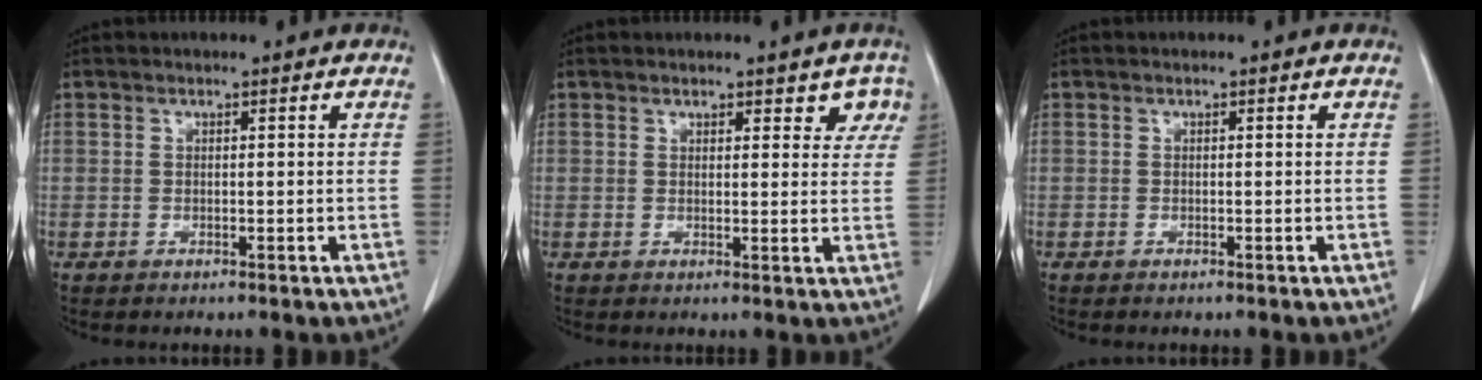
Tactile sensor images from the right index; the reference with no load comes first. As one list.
[{"total": 5.0, "force": [3.3, 2.7, 2.7], "torque": [-0.012, 0.005, 0.041]}, {"total": 0.0}]